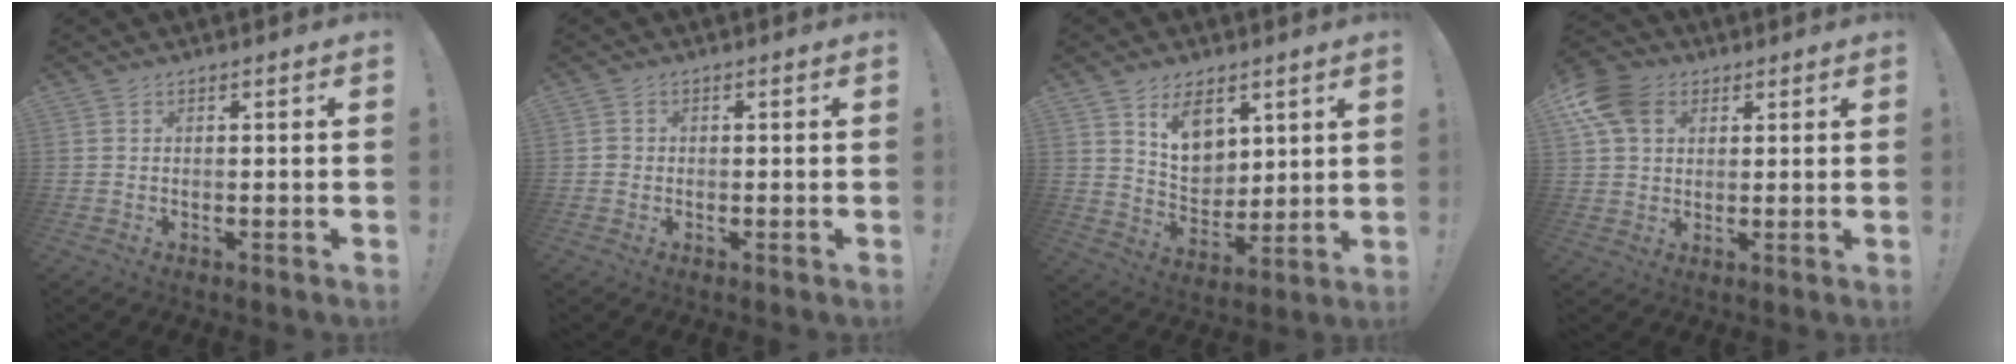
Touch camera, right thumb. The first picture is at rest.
{"total": 1.4, "force": [-0.4, 1.3, 0.2], "torque": [-0.003, 0.004, -0.008]}
{"total": 10.8, "force": [6.3, 7.4, 4.6], "torque": [-0.065, -0.040, 0.122]}
{"total": 12.1, "force": [4.7, 8.9, 6.8], "torque": [-0.132, -0.006, 0.096]}